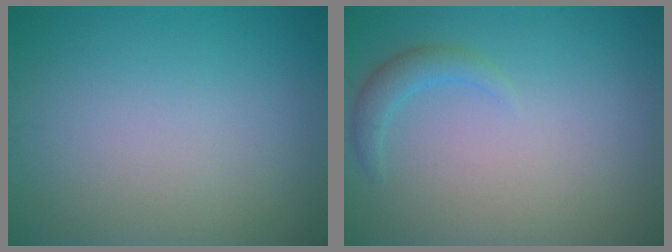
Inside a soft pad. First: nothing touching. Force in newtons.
{"total": 1.6, "press": 1.6, "slide": 0.1}